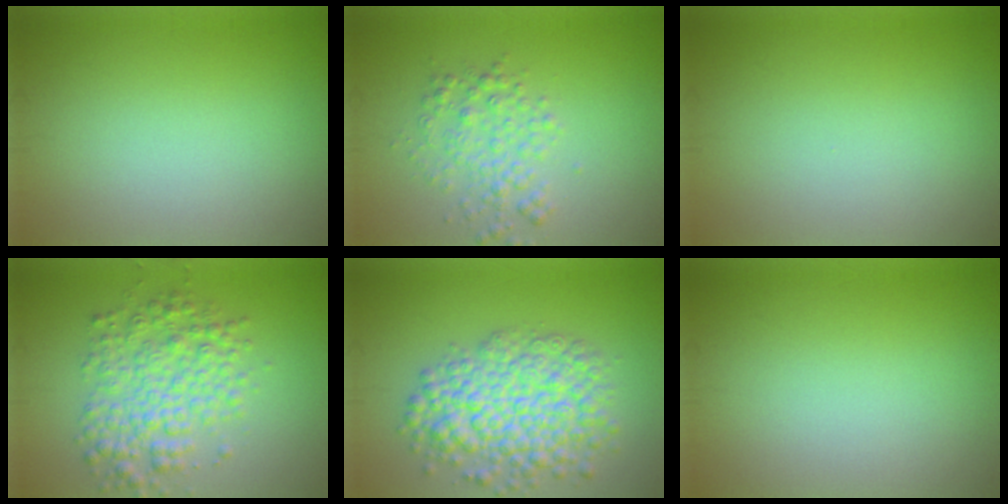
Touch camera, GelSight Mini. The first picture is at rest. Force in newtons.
{"total": 2.9, "press": 2.9, "slide": 0.0}
{"total": 0.0}
{"total": 5.4, "press": 5.4, "slide": 0.0}
{"total": 7.4, "press": 7.4, "slide": 0.3}
{"total": 0.0}